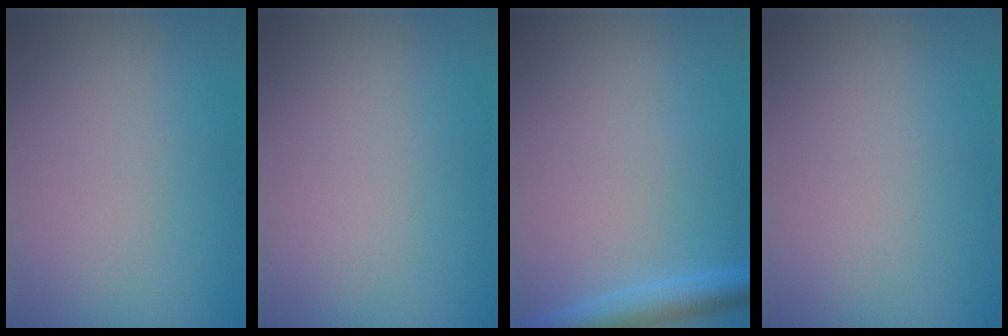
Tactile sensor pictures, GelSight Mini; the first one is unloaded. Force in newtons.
{"total": 0.0}
{"total": 3.0, "press": 3.0, "slide": 0.2}
{"total": 0.0}